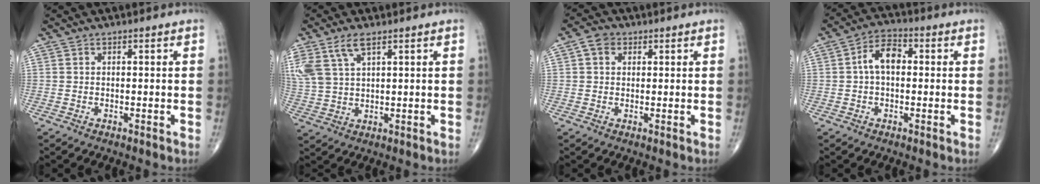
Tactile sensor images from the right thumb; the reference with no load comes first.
{"total": 8.7, "force": [4.7, 3.9, 6.2], "torque": [-0.151, -0.002, 0.103]}
{"total": 3.3, "force": [1.1, 2.6, 1.7], "torque": [-0.020, 0.006, 0.018]}
{"total": 6.6, "force": [0.4, 4.1, 5.2], "torque": [-0.082, 0.022, -0.003]}